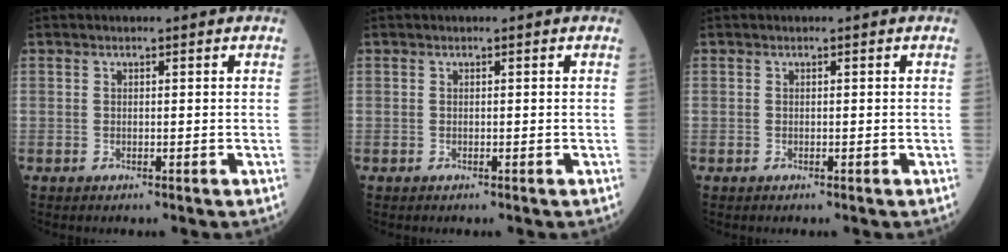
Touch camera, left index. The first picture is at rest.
{"total": 0.0}
{"total": 0.0}